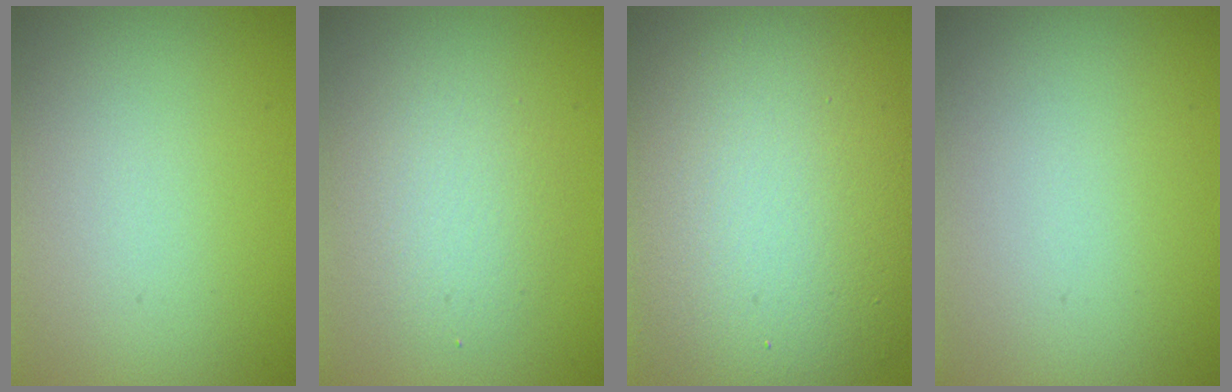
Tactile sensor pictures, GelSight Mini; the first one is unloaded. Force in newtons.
{"total": 2.9, "press": 2.9, "slide": 0.3}
{"total": 12.9, "press": 12.9, "slide": 0.7}
{"total": 0.0}